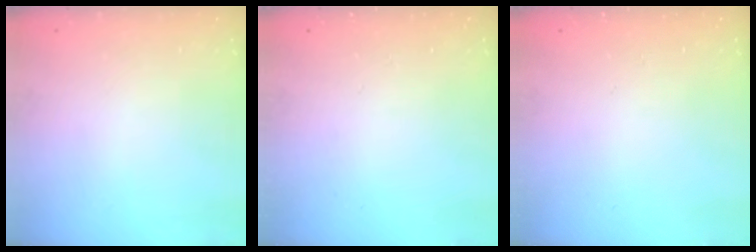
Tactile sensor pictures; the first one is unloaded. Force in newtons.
{"total": 0.0}
{"total": 0.0}